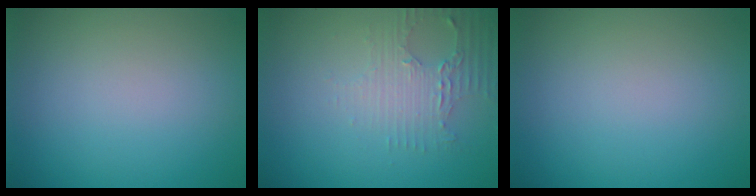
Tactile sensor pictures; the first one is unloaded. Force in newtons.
{"total": 2.9, "press": 2.5, "slide": 1.5}
{"total": 0.0}